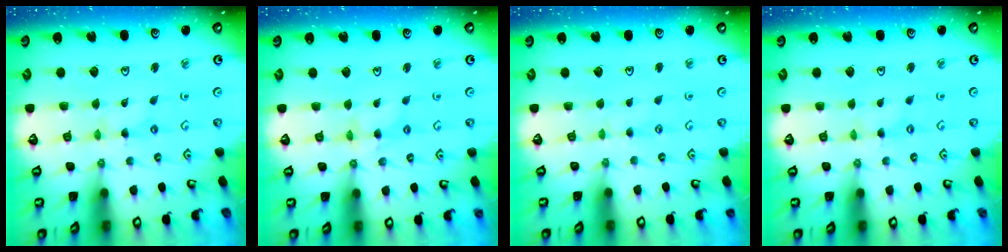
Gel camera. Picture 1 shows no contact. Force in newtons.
{"total": 3.9, "press": 3.8, "slide": 0.3}
{"total": 0.0}
{"total": 0.0}